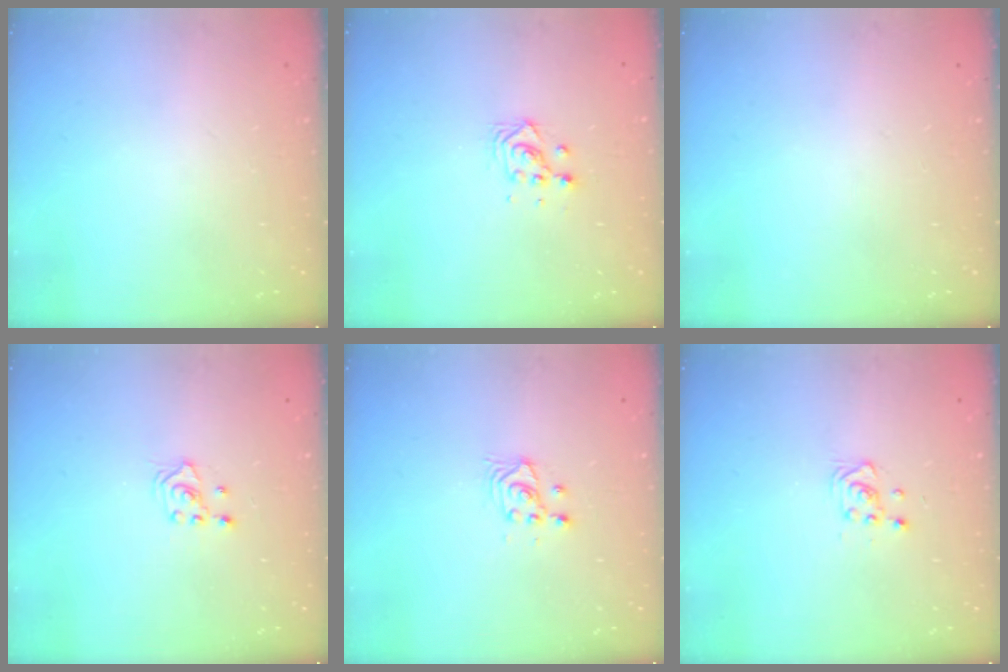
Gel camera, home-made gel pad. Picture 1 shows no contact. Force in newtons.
{"total": 3.8, "press": 3.8, "slide": 0.3}
{"total": 0.0}
{"total": 1.8, "press": 1.8, "slide": 0.2}
{"total": 4.0, "press": 4.0, "slide": 0.5}
{"total": 3.6, "press": 3.6, "slide": 0.6}